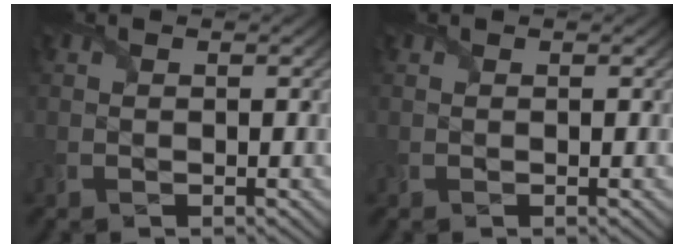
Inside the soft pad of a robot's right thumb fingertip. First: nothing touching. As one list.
[{"total": 0.0}]